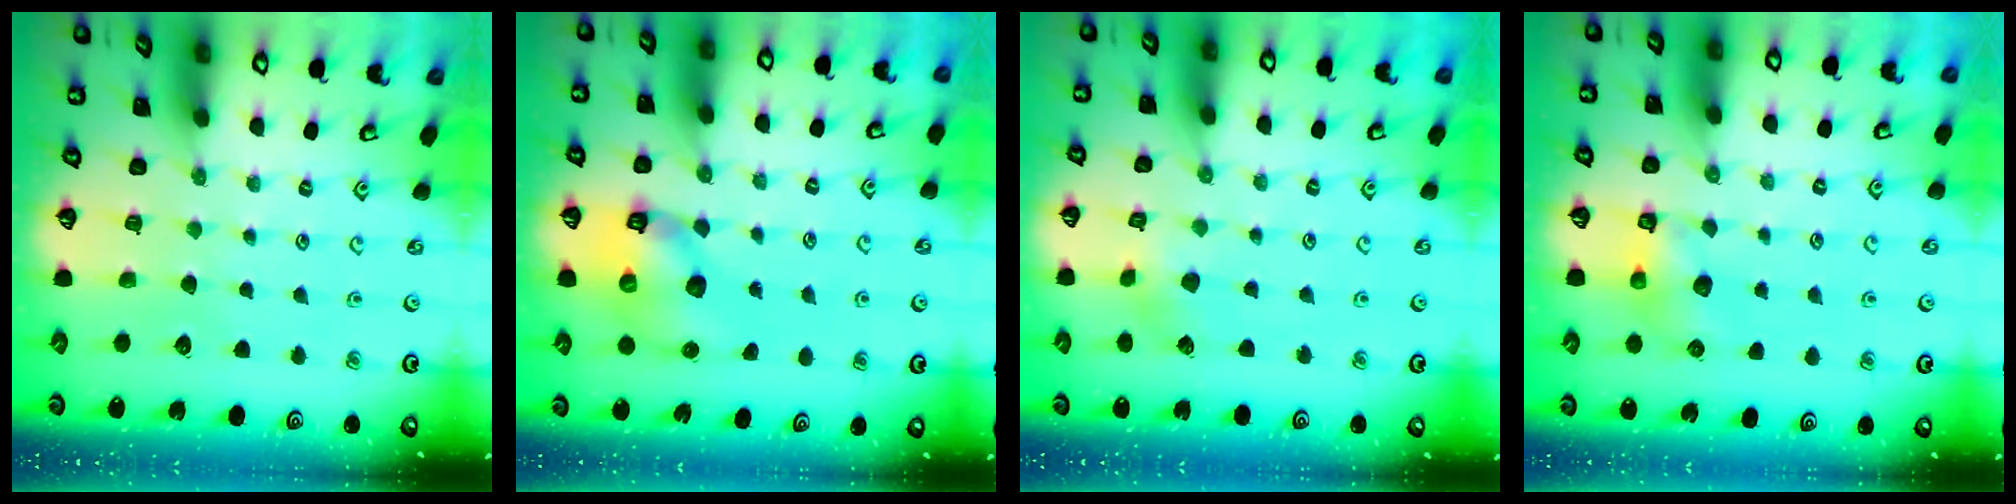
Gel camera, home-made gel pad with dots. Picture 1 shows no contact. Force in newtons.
{"total": 9.8, "press": 9.7, "slide": 1.6}
{"total": 3.9, "press": 3.9, "slide": 0.6}
{"total": 6.6, "press": 6.6, "slide": 0.3}